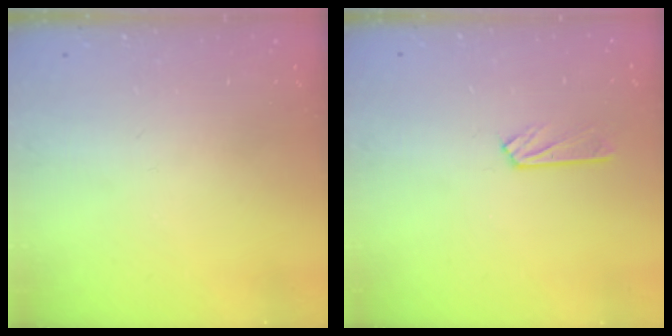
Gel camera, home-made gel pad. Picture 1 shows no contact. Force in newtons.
{"total": 3.0, "press": 3.0, "slide": 0.4}